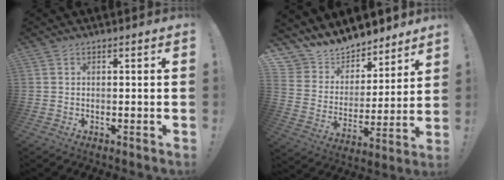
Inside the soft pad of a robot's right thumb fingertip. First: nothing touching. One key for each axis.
{"total": 10.1, "fx": 9.2, "fy": 4.2, "fz": 0.9, "tx": -0.040, "ty": -0.084, "tz": 0.169}